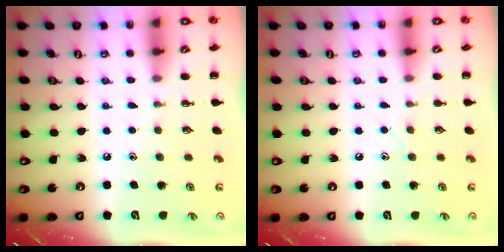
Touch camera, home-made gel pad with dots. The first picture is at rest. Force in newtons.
{"total": 3.8, "press": 3.6, "slide": 1.0}